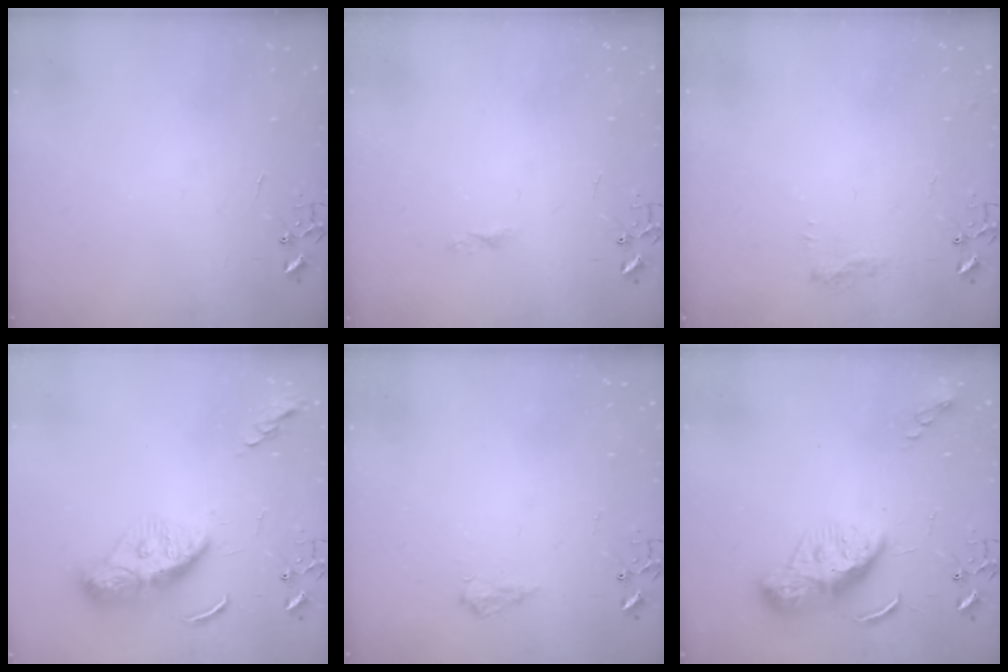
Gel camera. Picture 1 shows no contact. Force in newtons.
{"total": 3.6, "press": 3.5, "slide": 0.5}
{"total": 8.7, "press": 8.7, "slide": 0.9}
{"total": 11.6, "press": 11.6, "slide": 1.0}
{"total": 7.4, "press": 7.4, "slide": 0.9}
{"total": 10.0, "press": 10.0, "slide": 0.9}